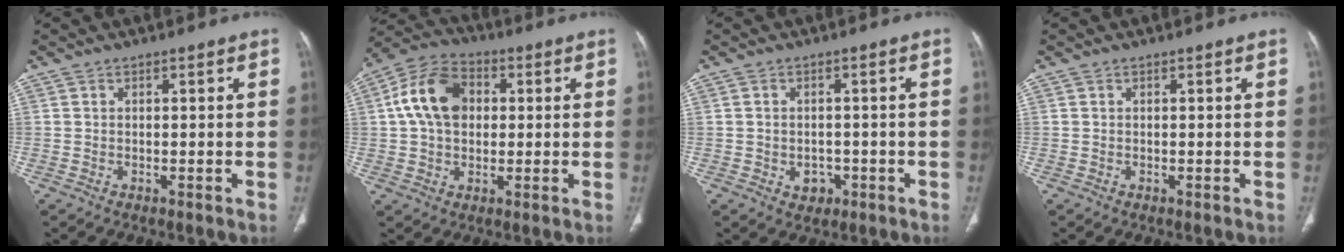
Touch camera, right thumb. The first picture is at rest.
{"total": 12.6, "force": [1.9, 9.0, 8.7], "torque": [-0.144, 0.021, 0.025]}
{"total": 3.3, "force": [-1.1, 2.7, 1.6], "torque": [-0.008, 0.007, -0.007]}
{"total": 0.0}